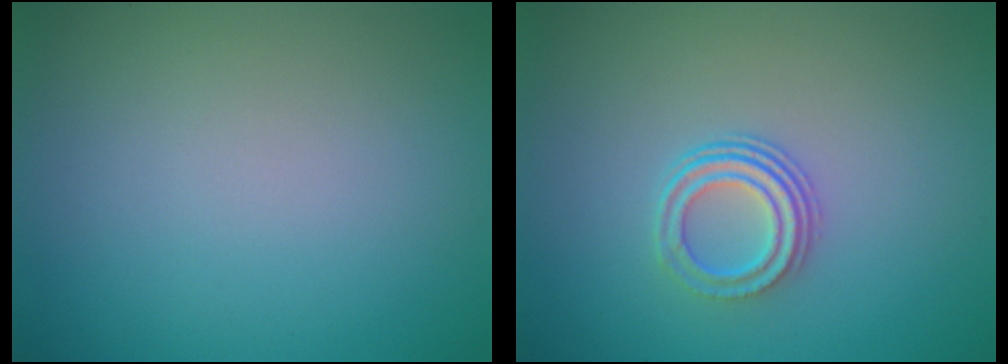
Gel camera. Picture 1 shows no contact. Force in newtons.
{"total": 3.0, "press": 2.2, "slide": 2.0}